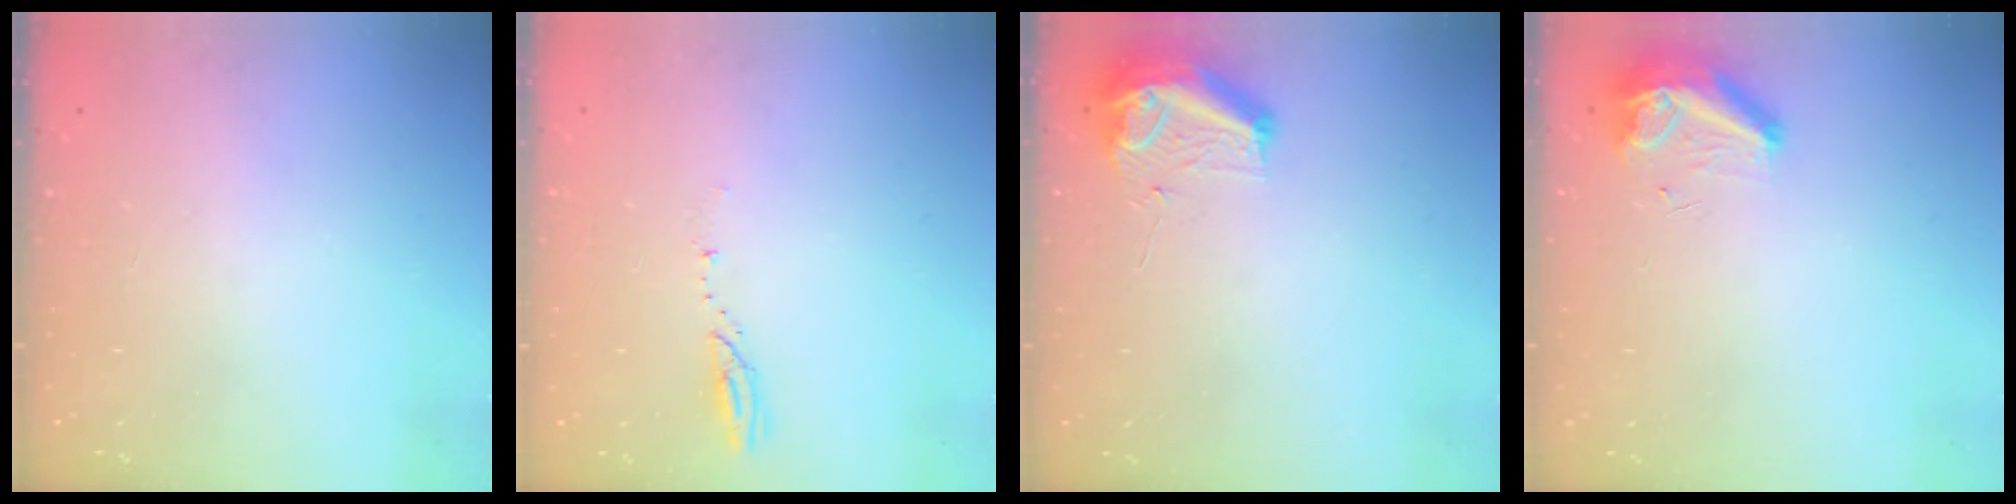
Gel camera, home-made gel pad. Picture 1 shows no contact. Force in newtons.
{"total": 3.7, "press": 3.7, "slide": 0.4}
{"total": 9.0, "press": 8.9, "slide": 1.1}
{"total": 8.3, "press": 8.2, "slide": 0.9}